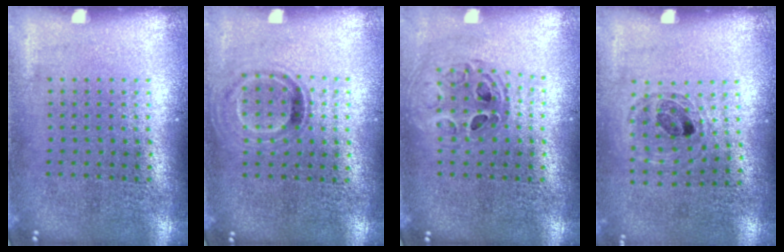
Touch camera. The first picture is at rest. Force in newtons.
{"total": 1.0, "press": 0.9, "slide": 0.5}
{"total": 0.7, "press": 0.7, "slide": 0.1}
{"total": 0.9, "press": 0.9, "slide": 0.1}